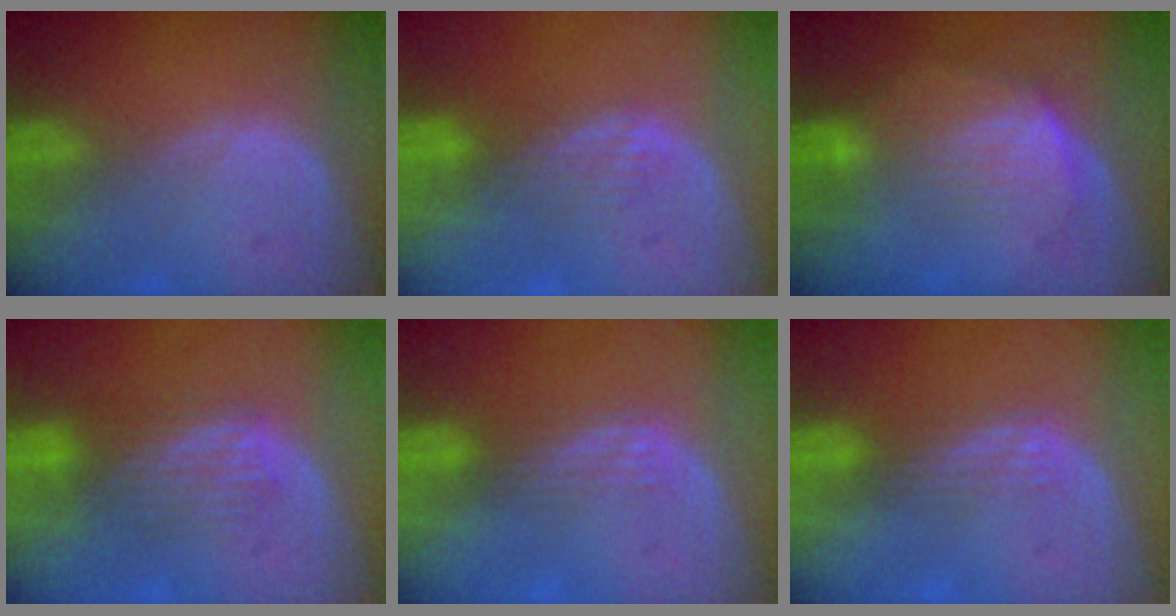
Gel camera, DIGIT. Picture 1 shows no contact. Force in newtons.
{"total": 3.5, "press": 2.9, "slide": 1.9}
{"total": 6.5, "press": 6.5, "slide": 0.7}
{"total": 5.2, "press": 5.1, "slide": 0.3}
{"total": 2.9, "press": 2.5, "slide": 1.5}
{"total": 2.9, "press": 2.5, "slide": 1.5}